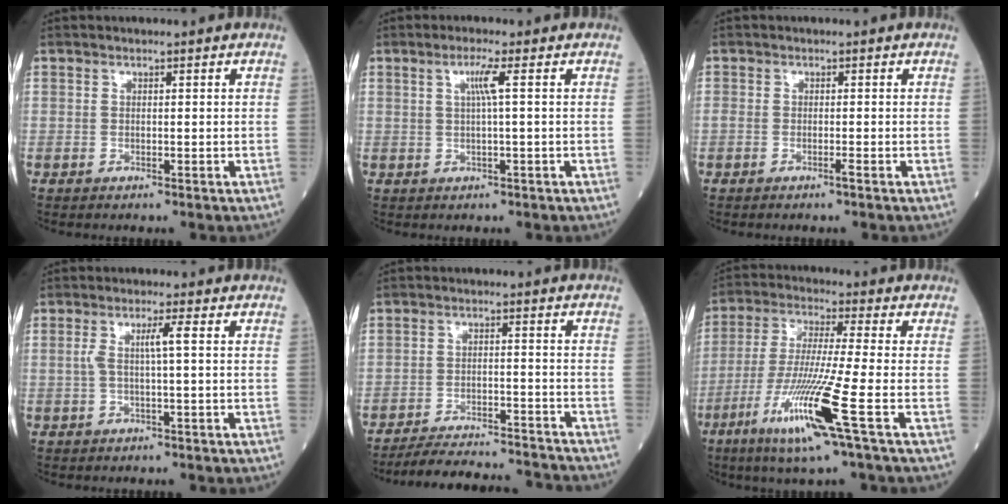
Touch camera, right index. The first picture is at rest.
{"total": 2.7, "force": [0.6, -0.6, 2.6], "torque": [-0.055, 0.003, 0.014]}
{"total": 1.0, "force": [-0.7, 0.0, 0.7], "torque": [-0.017, 0.000, -0.012]}
{"total": 2.9, "force": [0.3, -0.3, 2.9], "torque": [-0.059, 0.009, 0.008]}
{"total": 15.0, "force": [-14.5, 1.0, 3.8], "torque": [-0.062, 0.001, -0.203]}
{"total": 13.4, "force": [-5.8, -1.4, 12.0], "torque": [-0.247, -0.032, -0.111]}